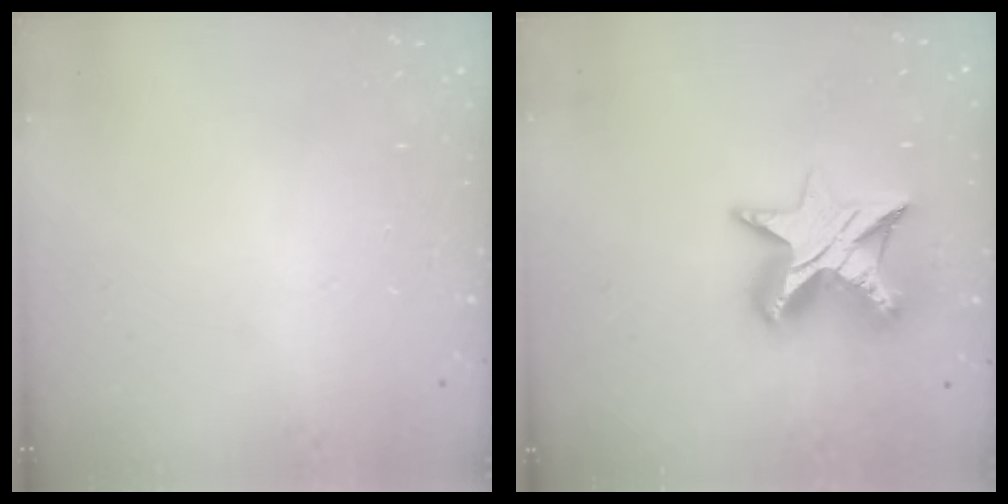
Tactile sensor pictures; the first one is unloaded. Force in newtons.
{"total": 12.9, "press": 12.9, "slide": 0.8}